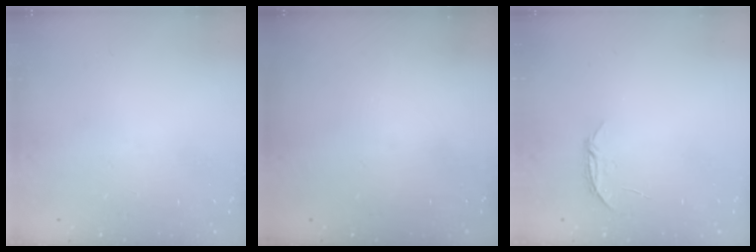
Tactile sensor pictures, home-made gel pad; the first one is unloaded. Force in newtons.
{"total": 0.0}
{"total": 3.8, "press": 3.8, "slide": 0.5}